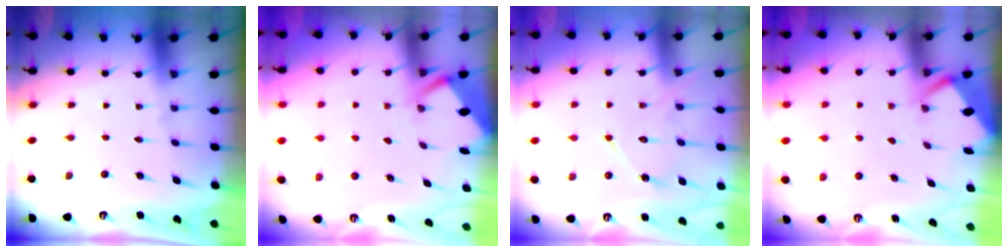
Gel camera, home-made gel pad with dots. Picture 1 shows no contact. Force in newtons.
{"total": 2.8, "press": 2.8, "slide": 0.4}
{"total": 12.1, "press": 12.1, "slide": 0.5}
{"total": 2.6, "press": 2.6, "slide": 0.3}